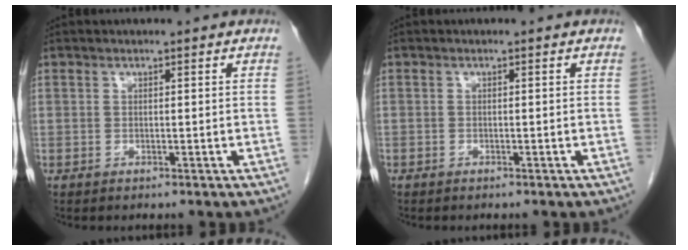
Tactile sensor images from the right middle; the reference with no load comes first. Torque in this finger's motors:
{"motor_torque": [0.97, -1.17, 0.76, 0.06]}